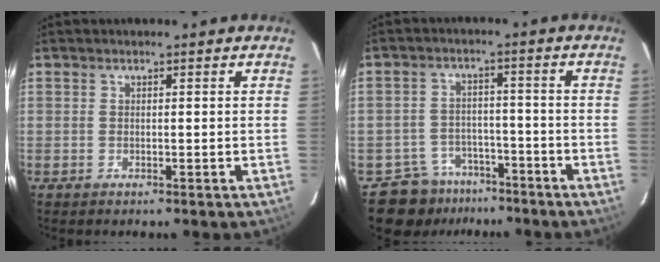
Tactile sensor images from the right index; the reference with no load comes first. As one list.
[{"total": 8.5, "force": [-6.4, 5.5, -0.1], "torque": [0.005, 0.032, -0.095]}]